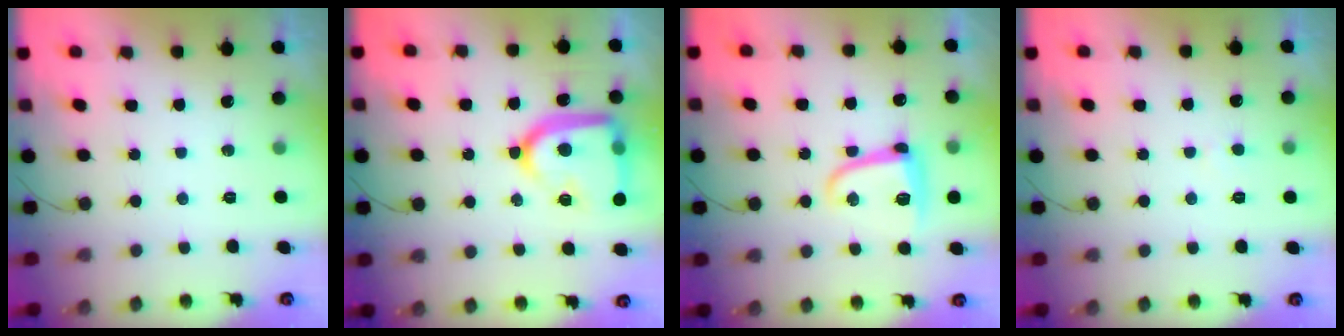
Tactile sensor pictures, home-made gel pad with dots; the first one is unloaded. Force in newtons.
{"total": 21.1, "press": 21.0, "slide": 1.9}
{"total": 10.2, "press": 10.2, "slide": 0.4}
{"total": 2.1, "press": 2.1, "slide": 0.1}